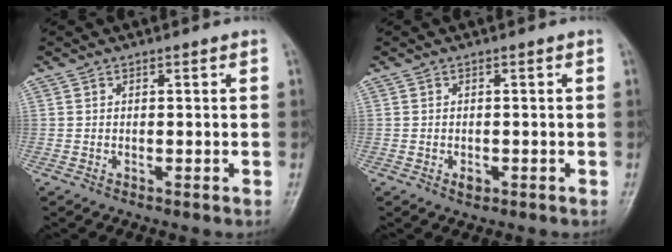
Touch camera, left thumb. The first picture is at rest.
{"total": 1.3, "force": [-0.6, 0.9, 0.8], "torque": [-0.007, 0.003, -0.007]}